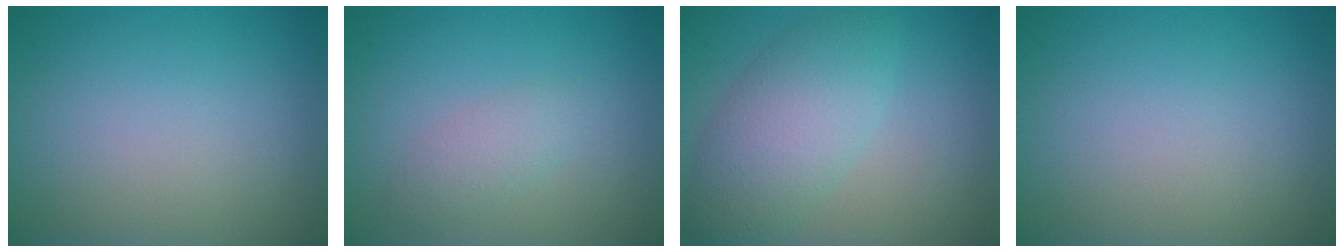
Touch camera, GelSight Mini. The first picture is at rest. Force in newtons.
{"total": 1.9, "press": 1.9, "slide": 0.0}
{"total": 5.3, "press": 5.3, "slide": 0.1}
{"total": 0.0}